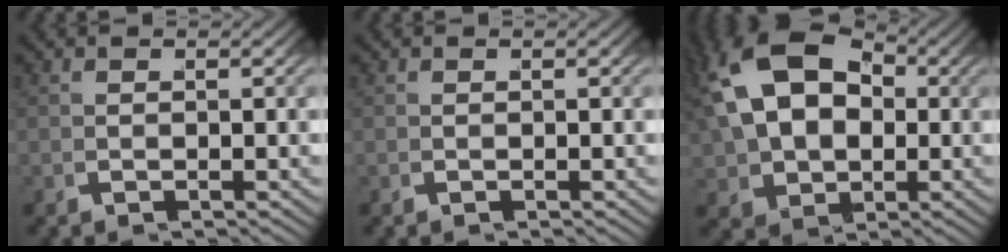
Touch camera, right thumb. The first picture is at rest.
{"total": 0.0}
{"total": 14.9, "force": [2.5, 11.0, 9.7], "torque": [-0.211, -0.017, 0.057]}